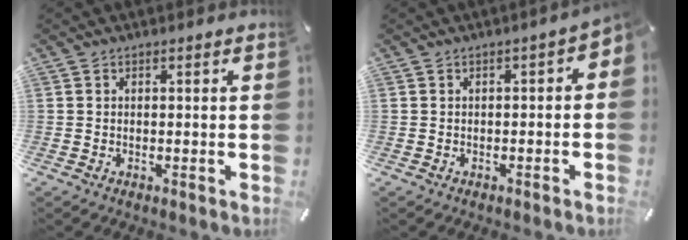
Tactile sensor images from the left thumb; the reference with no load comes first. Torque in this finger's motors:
{"motor_torque": [1.19, 1.26, 0.68, 0.32, 0.05]}